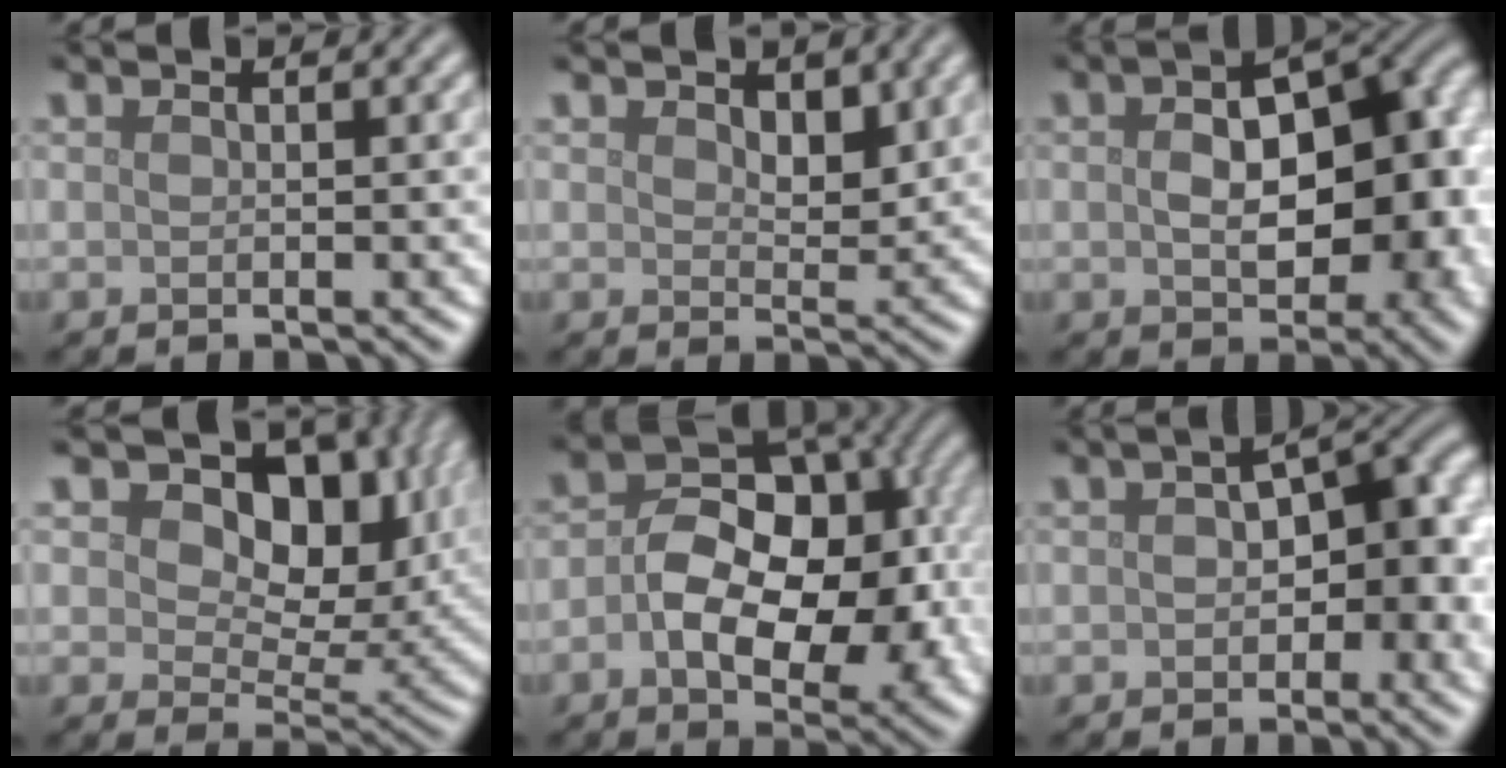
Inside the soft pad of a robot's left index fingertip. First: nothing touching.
{"total": 2.6, "force": [1.1, 1.5, 1.8], "torque": [-0.029, -0.007, 0.018]}
{"total": 11.3, "force": [0.0, 6.5, 9.3], "torque": [-0.110, 0.005, 0.004]}
{"total": 11.7, "force": [4.2, 7.2, 8.2], "torque": [-0.111, 0.000, 0.064]}
{"total": 11.0, "force": [-0.7, 6.7, 8.6], "torque": [-0.133, -0.001, -0.009]}
{"total": 9.0, "force": [0.7, 4.8, 7.6], "torque": [-0.087, 0.015, 0.006]}